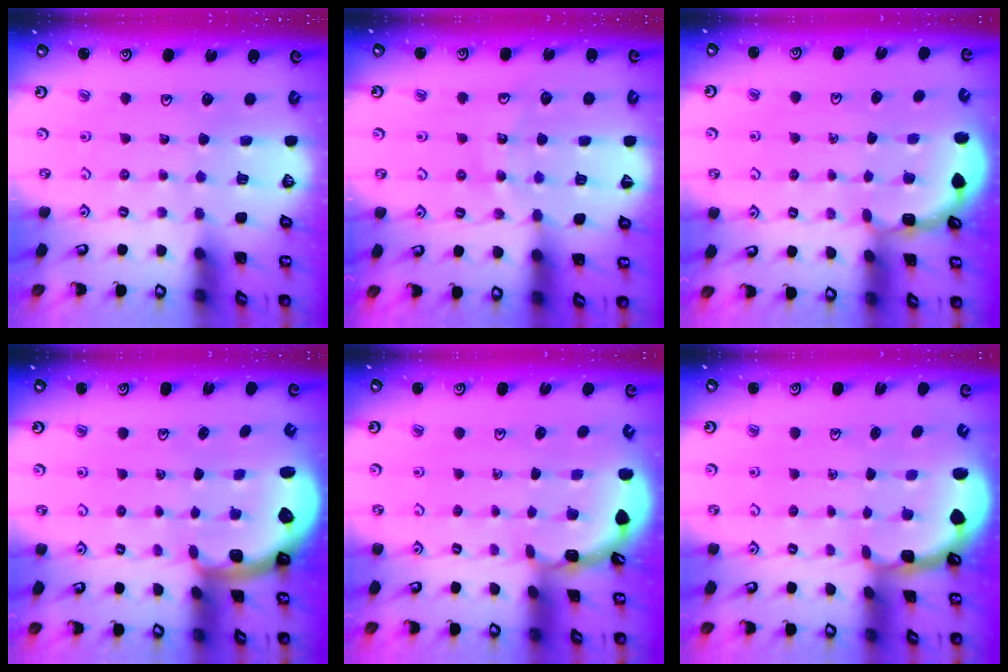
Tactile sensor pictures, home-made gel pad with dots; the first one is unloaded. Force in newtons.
{"total": 12.9, "press": 12.6, "slide": 2.8}
{"total": 1.9, "press": 1.9, "slide": 0.3}
{"total": 1.7, "press": 1.6, "slide": 0.4}
{"total": 2.2, "press": 2.2, "slide": 0.1}
{"total": 1.9, "press": 1.8, "slide": 0.6}